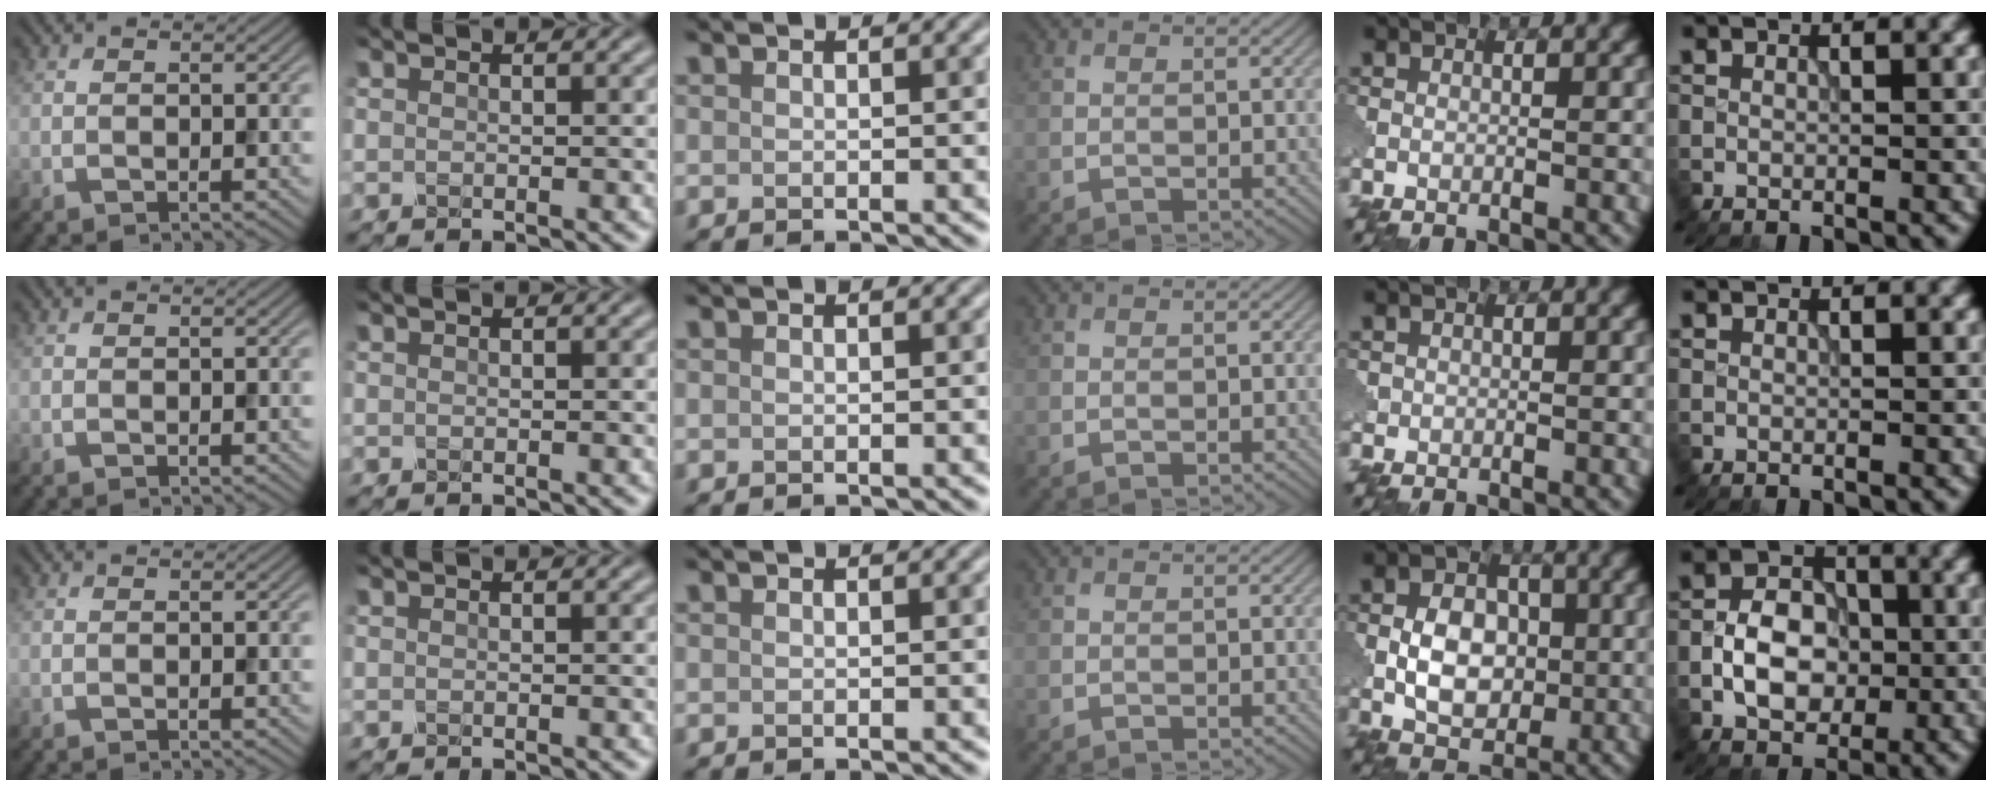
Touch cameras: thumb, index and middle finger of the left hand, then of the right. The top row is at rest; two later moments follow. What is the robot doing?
{"motion": "close", "object": "eyeshadow palette"}